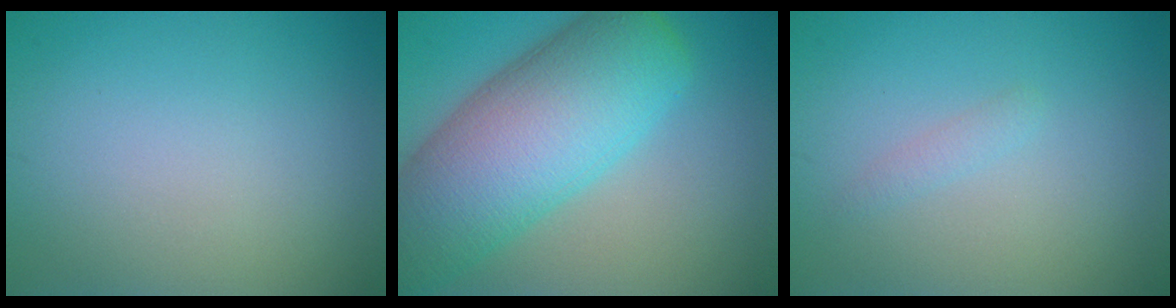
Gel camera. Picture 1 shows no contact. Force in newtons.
{"total": 12.2, "press": 12.2, "slide": 0.6}
{"total": 0.9, "press": 0.9, "slide": 0.0}